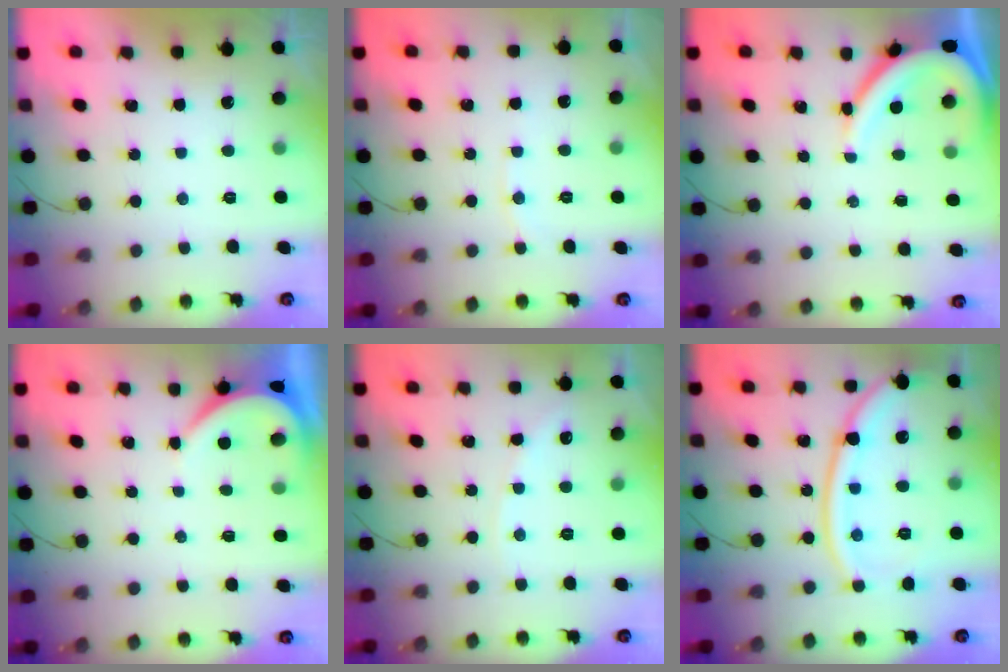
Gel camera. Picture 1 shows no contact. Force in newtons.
{"total": 3.4, "press": 3.4, "slide": 0.4}
{"total": 9.0, "press": 9.0, "slide": 1.0}
{"total": 3.9, "press": 3.9, "slide": 0.6}
{"total": 2.6, "press": 2.6, "slide": 0.4}
{"total": 14.8, "press": 14.7, "slide": 1.9}